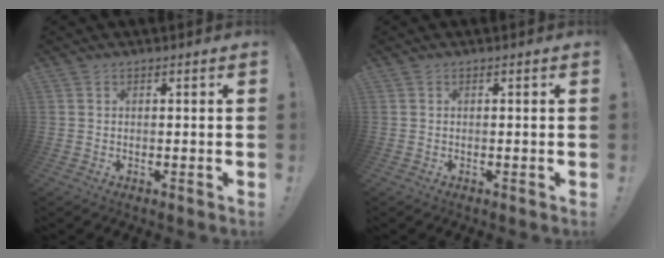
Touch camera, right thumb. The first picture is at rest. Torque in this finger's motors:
{"motor_torque": [0.00, 0.00, 0.00, 0.00, 0.00]}